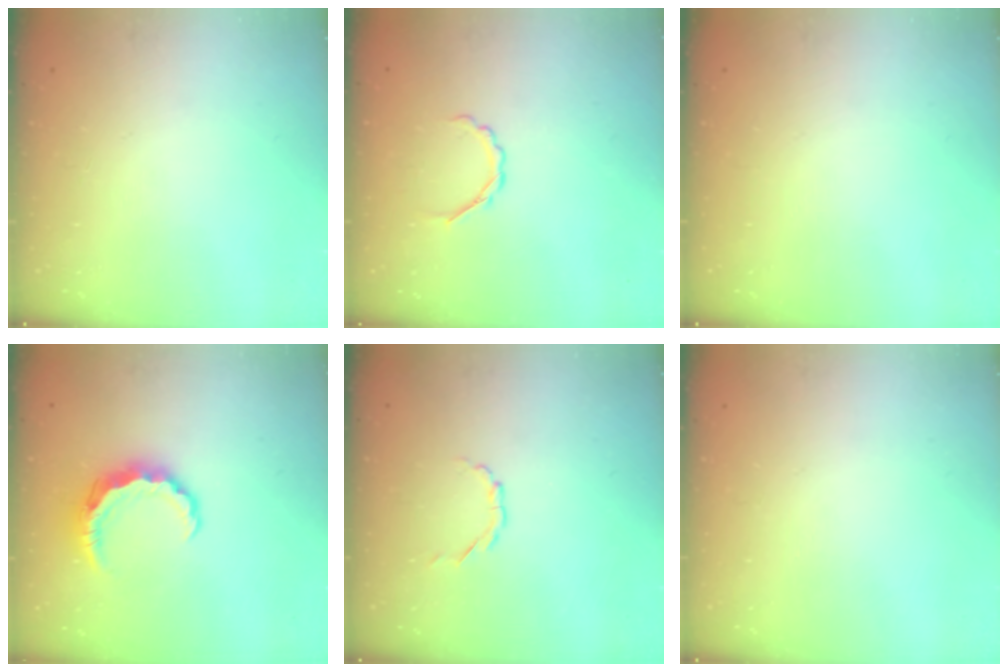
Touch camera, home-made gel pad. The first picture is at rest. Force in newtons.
{"total": 3.0, "press": 2.8, "slide": 0.9}
{"total": 0.0}
{"total": 8.8, "press": 8.7, "slide": 1.4}
{"total": 2.6, "press": 2.5, "slide": 0.9}
{"total": 0.0}